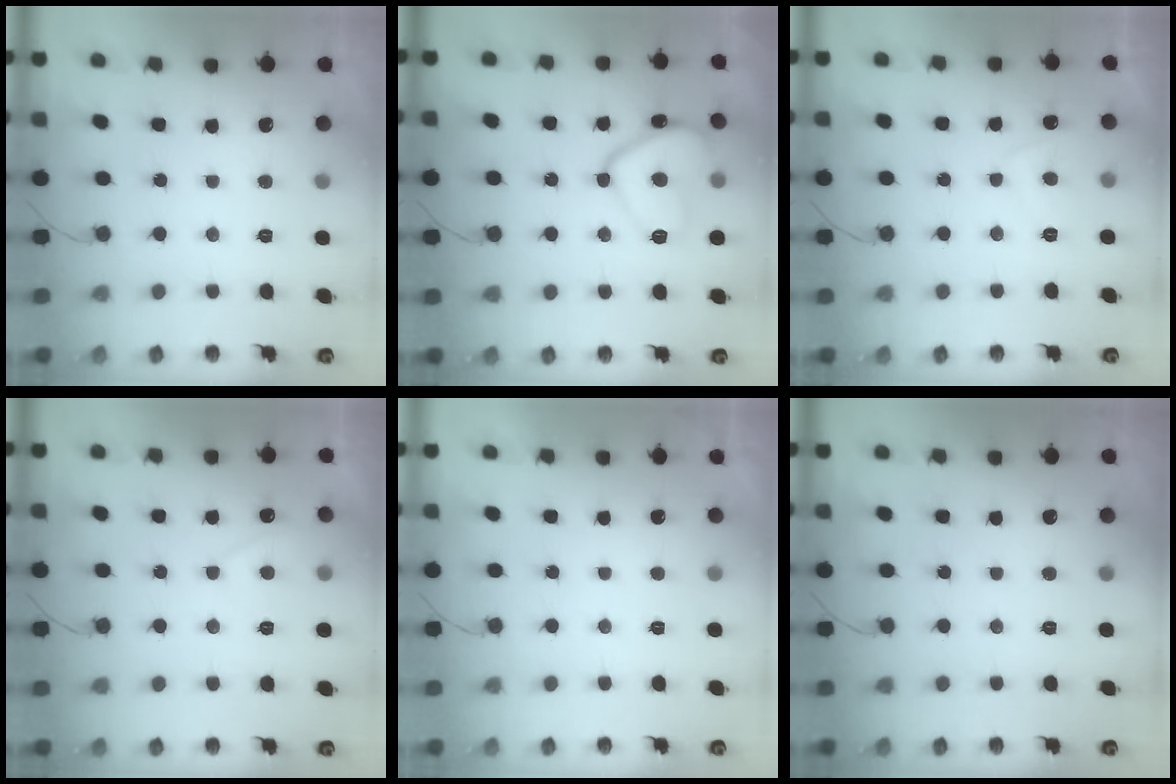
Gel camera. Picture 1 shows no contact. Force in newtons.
{"total": 12.8, "press": 12.7, "slide": 1.3}
{"total": 3.1, "press": 3.0, "slide": 0.8}
{"total": 2.8, "press": 2.7, "slide": 0.5}
{"total": 2.3, "press": 2.2, "slide": 0.3}
{"total": 0.0}